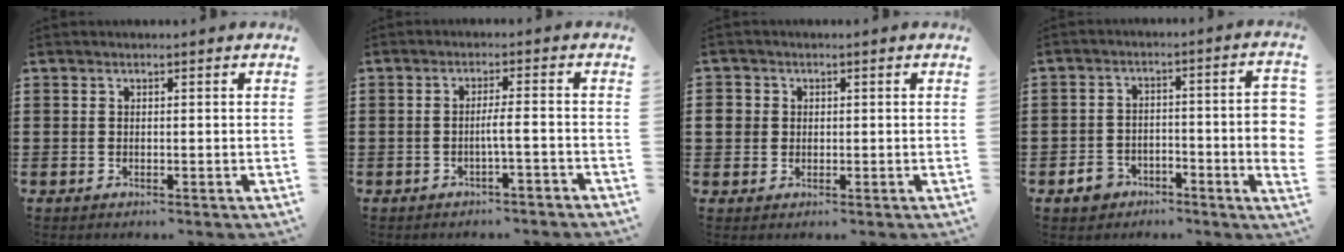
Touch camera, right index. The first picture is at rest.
{"total": 2.5, "force": [-1.6, 0.1, 1.9], "torque": [-0.039, 0.000, -0.033]}
{"total": 2.4, "force": [0.3, 2.2, 0.7], "torque": [-0.023, 0.007, 0.003]}
{"total": 6.0, "force": [-2.7, 2.4, 4.8], "torque": [-0.084, 0.010, -0.050]}